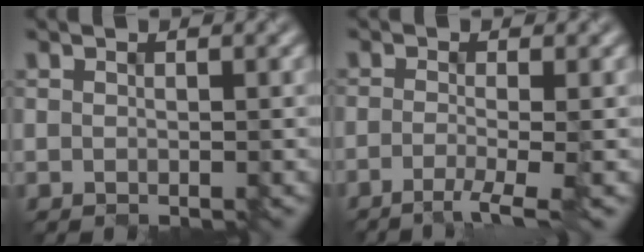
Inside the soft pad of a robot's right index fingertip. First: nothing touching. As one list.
[{"total": 3.0, "force": [-1.8, 0.5, 2.3], "torque": [-0.037, -0.007, -0.037]}]